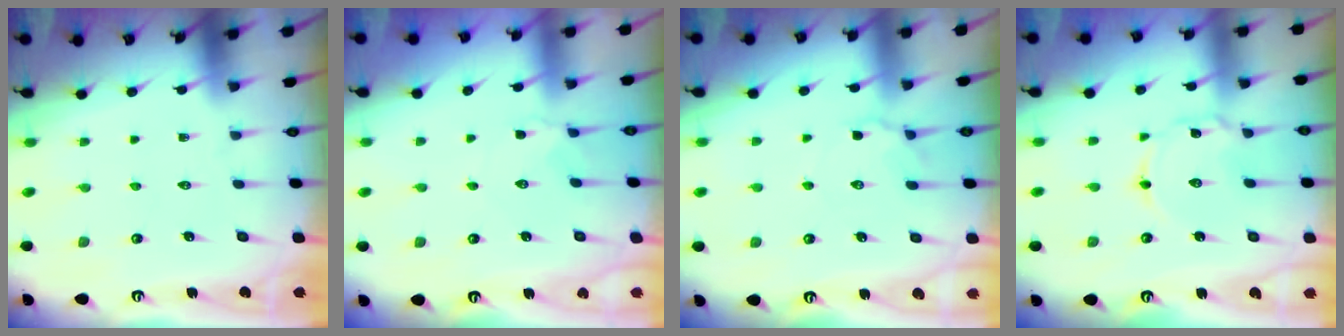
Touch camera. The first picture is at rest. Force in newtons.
{"total": 2.3, "press": 2.3, "slide": 0.5}
{"total": 4.0, "press": 3.9, "slide": 1.1}
{"total": 2.2, "press": 2.2, "slide": 0.3}